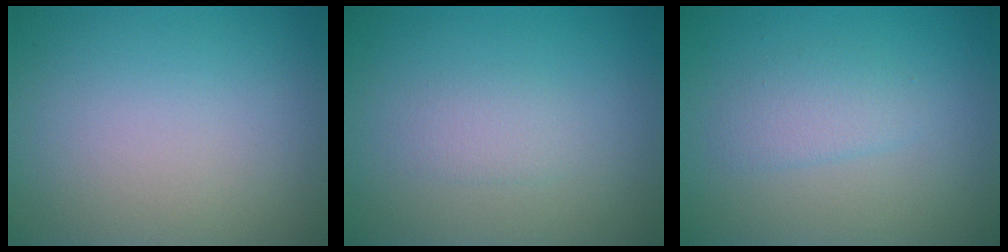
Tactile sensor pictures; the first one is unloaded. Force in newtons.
{"total": 1.2, "press": 1.2, "slide": 0.3}
{"total": 1.8, "press": 1.8, "slide": 0.1}